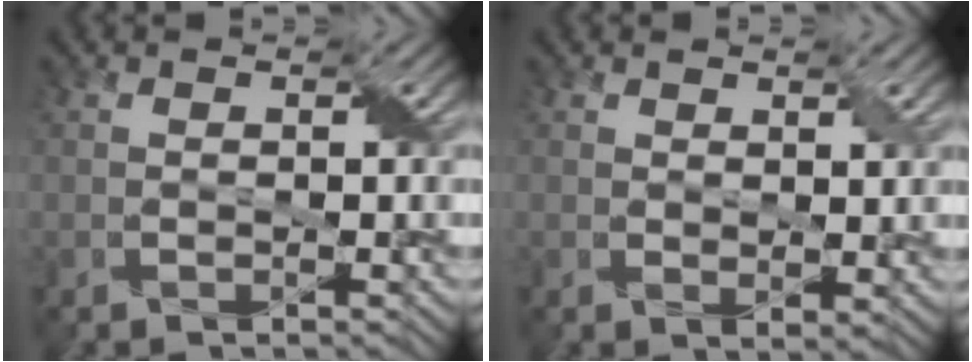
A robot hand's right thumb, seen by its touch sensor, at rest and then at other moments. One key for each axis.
{"total": 1.9, "fx": 1.2, "fy": 0.9, "fz": 1.3, "tx": -0.027, "ty": -0.007, "tz": 0.024}